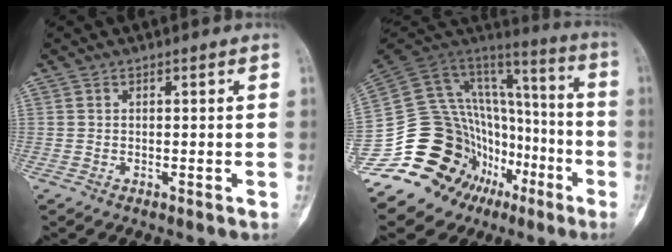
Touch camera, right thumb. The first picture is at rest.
{"total": 29.0, "force": [-12.2, 21.8, 14.8], "torque": [-0.204, 0.167, -0.179]}